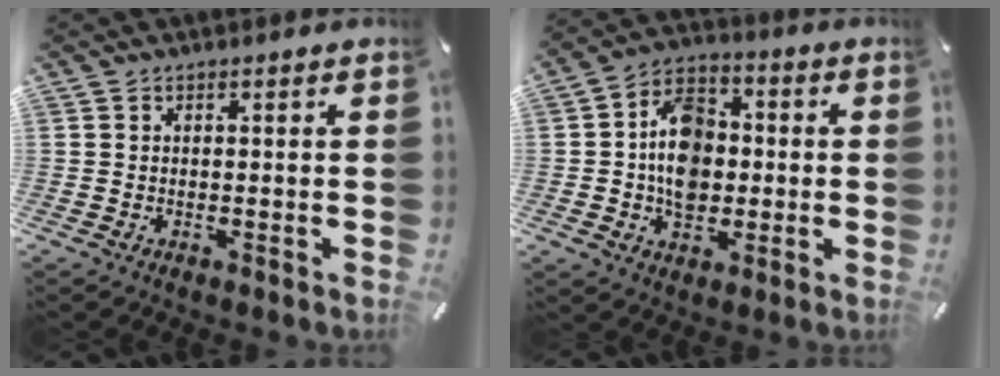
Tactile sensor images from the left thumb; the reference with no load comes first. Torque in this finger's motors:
{"motor_torque": [1.77, 1.92, 1.27, -0.22, 0.14]}